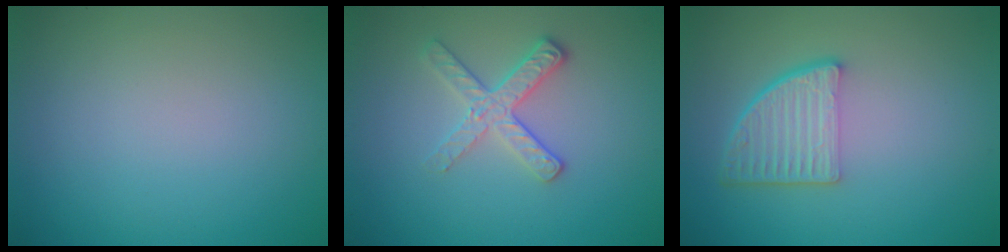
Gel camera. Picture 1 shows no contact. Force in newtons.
{"total": 2.7, "press": 2.5, "slide": 1.1}
{"total": 4.7, "press": 3.4, "slide": 3.3}